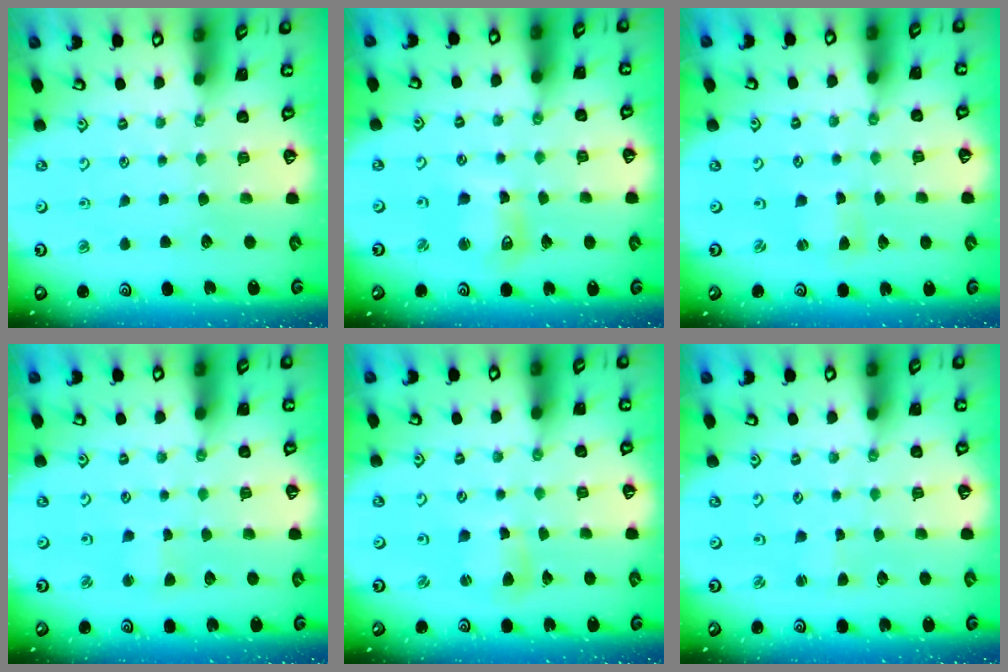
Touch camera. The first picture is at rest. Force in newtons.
{"total": 8.2, "press": 8.0, "slide": 1.6}
{"total": 0.0}
{"total": 1.8, "press": 1.8, "slide": 0.4}
{"total": 3.7, "press": 3.7, "slide": 0.3}
{"total": 0.9, "press": 0.9, "slide": 0.2}